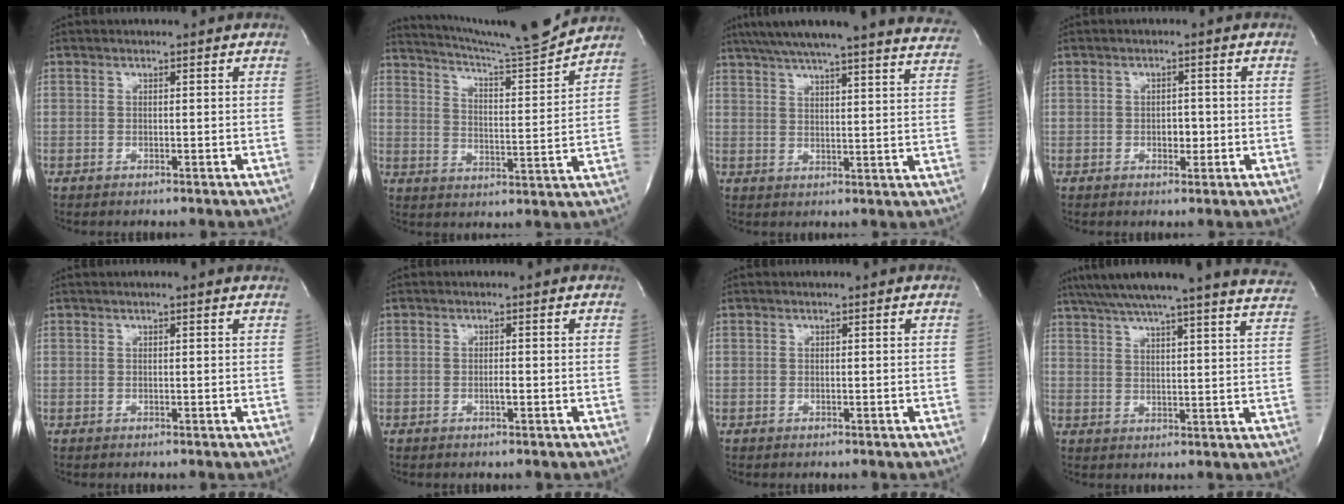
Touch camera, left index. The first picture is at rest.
{"total": 13.7, "force": [13.1, -1.6, 3.6], "torque": [-0.068, -0.036, 0.198]}
{"total": 29.3, "force": [26.3, 2.3, 12.8], "torque": [-0.209, -0.043, 0.318]}
{"total": 2.0, "force": [-0.5, 1.2, 1.5], "torque": [-0.020, 0.003, -0.004]}
{"total": 6.3, "force": [5.2, -0.2, 3.5], "torque": [-0.056, 0.027, 0.062]}
{"total": 0.8, "force": [-0.3, 0.1, 0.7], "torque": [-0.016, 0.000, -0.004]}
{"total": 0.0}
{"total": 26.8, "force": [24.1, 0.9, 11.5], "torque": [-0.190, -0.038, 0.297]}